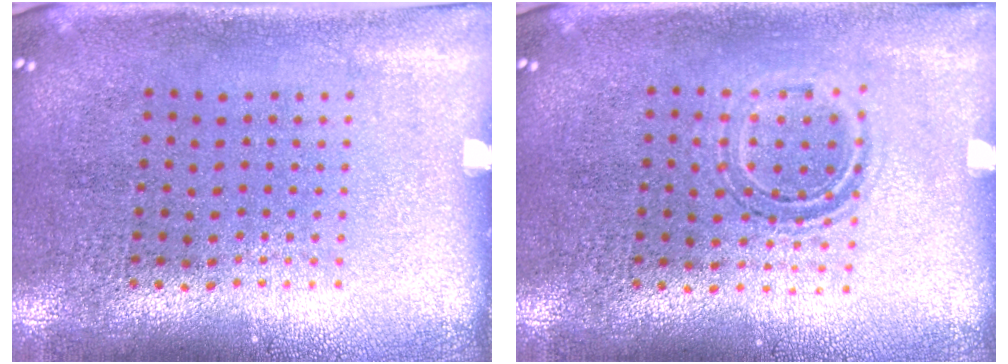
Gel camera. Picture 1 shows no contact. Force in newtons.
{"total": 1.1, "press": 0.9, "slide": 0.6}